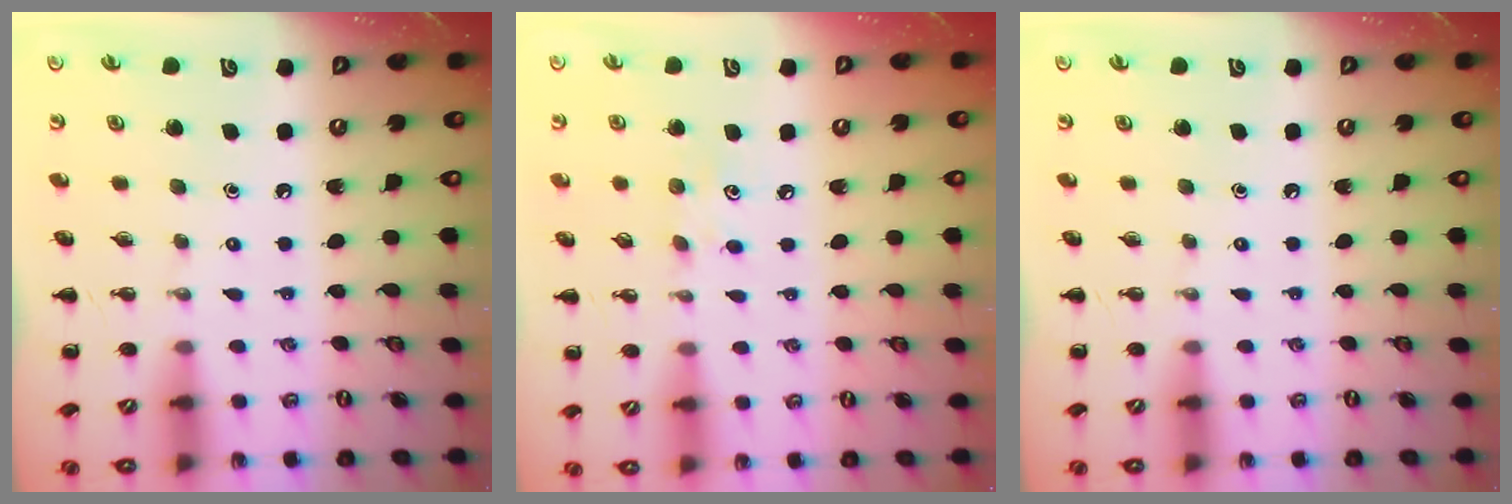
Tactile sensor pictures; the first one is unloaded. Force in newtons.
{"total": 5.8, "press": 5.5, "slide": 1.6}
{"total": 0.0}